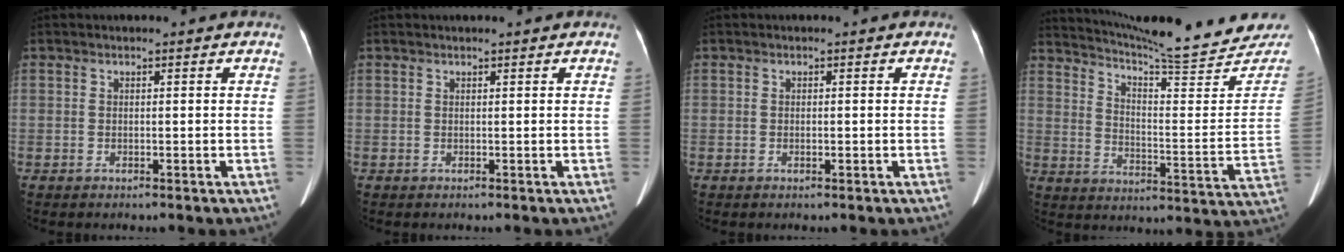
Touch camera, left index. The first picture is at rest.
{"total": 0.7, "force": [0.6, 0.1, 0.3], "torque": [-0.005, 0.008, 0.009]}
{"total": 0.6, "force": [-0.2, 0.2, 0.6], "torque": [-0.010, -0.001, -0.003]}
{"total": 23.4, "force": [22.0, 1.1, 7.9], "torque": [-0.121, -0.092, 0.285]}